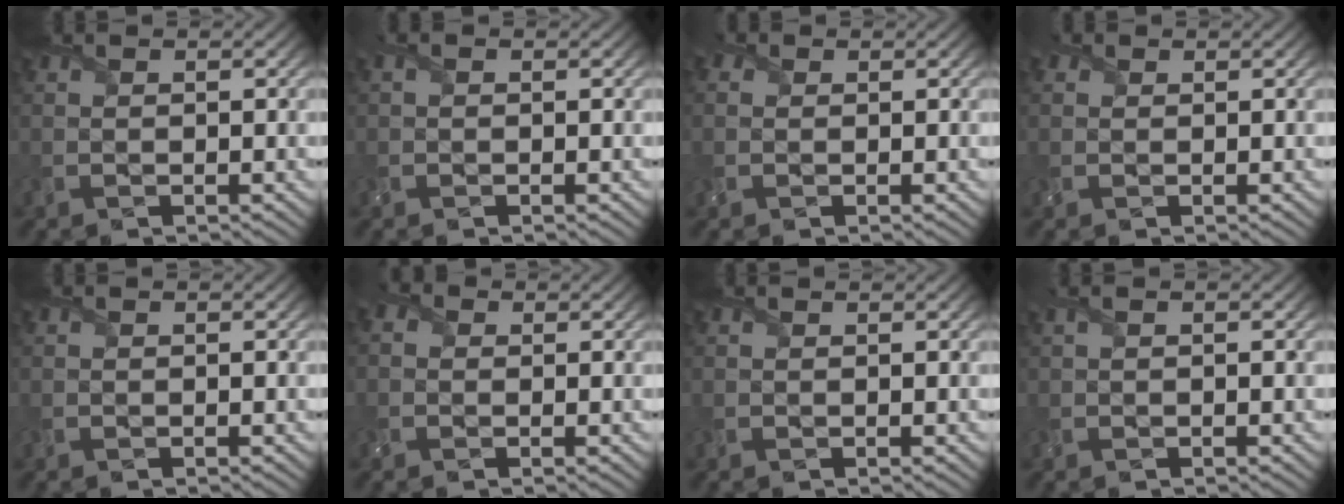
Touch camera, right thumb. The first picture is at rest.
{"total": 1.0, "force": [0.1, 0.8, 0.6], "torque": [-0.018, 0.004, -0.001]}
{"total": 2.0, "force": [0.1, 1.8, 0.7], "torque": [-0.024, 0.000, -0.001]}
{"total": 1.3, "force": [0.4, 1.2, 0.4], "torque": [-0.012, 0.002, 0.007]}
{"total": 0.0}
{"total": 2.0, "force": [-0.2, 1.8, 0.8], "torque": [-0.025, 0.001, -0.012]}
{"total": 0.7, "force": [0.7, 0.0, 0.1], "torque": [-0.005, 0.002, 0.010]}
{"total": 1.1, "force": [0.4, 0.3, 1.0], "torque": [-0.027, 0.008, 0.006]}